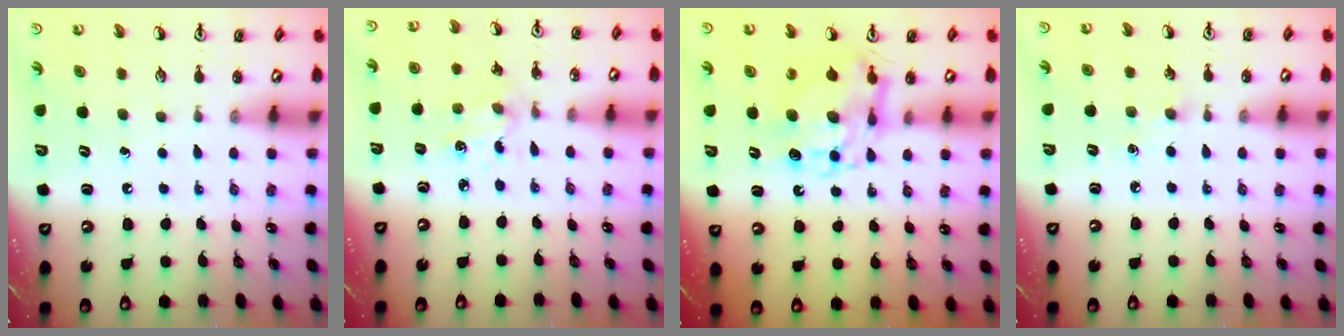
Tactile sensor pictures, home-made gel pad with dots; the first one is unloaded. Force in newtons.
{"total": 2.2, "press": 2.2, "slide": 0.5}
{"total": 11.0, "press": 10.9, "slide": 1.0}
{"total": 3.4, "press": 3.3, "slide": 0.5}